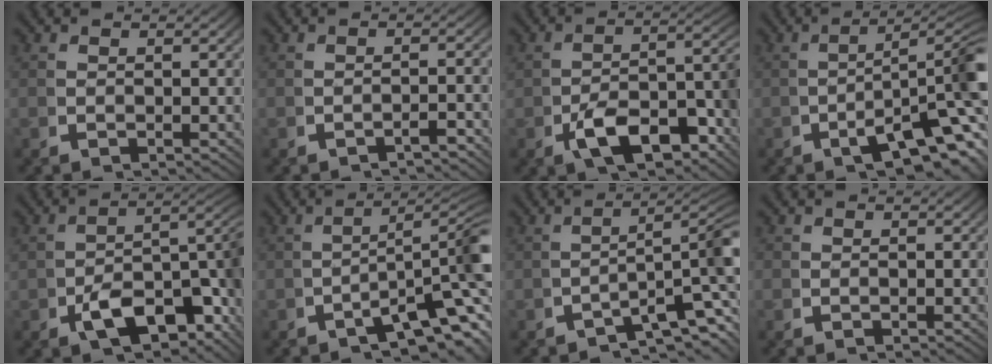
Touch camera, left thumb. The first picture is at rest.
{"total": 1.8, "force": [-1.6, -0.2, 0.7], "torque": [-0.013, 0.003, -0.027]}
{"total": 8.8, "force": [-2.4, 4.3, 7.3], "torque": [-0.111, -0.015, -0.025]}
{"total": 8.0, "force": [-1.5, 3.4, 7.0], "torque": [-0.101, -0.018, -0.015]}
{"total": 10.8, "force": [-2.1, 6.0, 8.7], "torque": [-0.131, -0.020, -0.025]}
{"total": 7.1, "force": [-1.4, 3.1, 6.3], "torque": [-0.091, -0.017, -0.015]}
{"total": 7.6, "force": [-2.0, 3.3, 6.6], "torque": [-0.088, -0.017, -0.025]}
{"total": 0.6, "force": [0.0, 0.6, 0.0], "torque": [-0.003, -0.004, -0.001]}